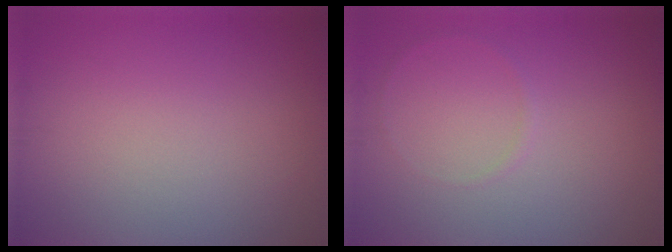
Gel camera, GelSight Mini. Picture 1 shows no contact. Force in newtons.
{"total": 0.6, "press": 0.6, "slide": 0.1}